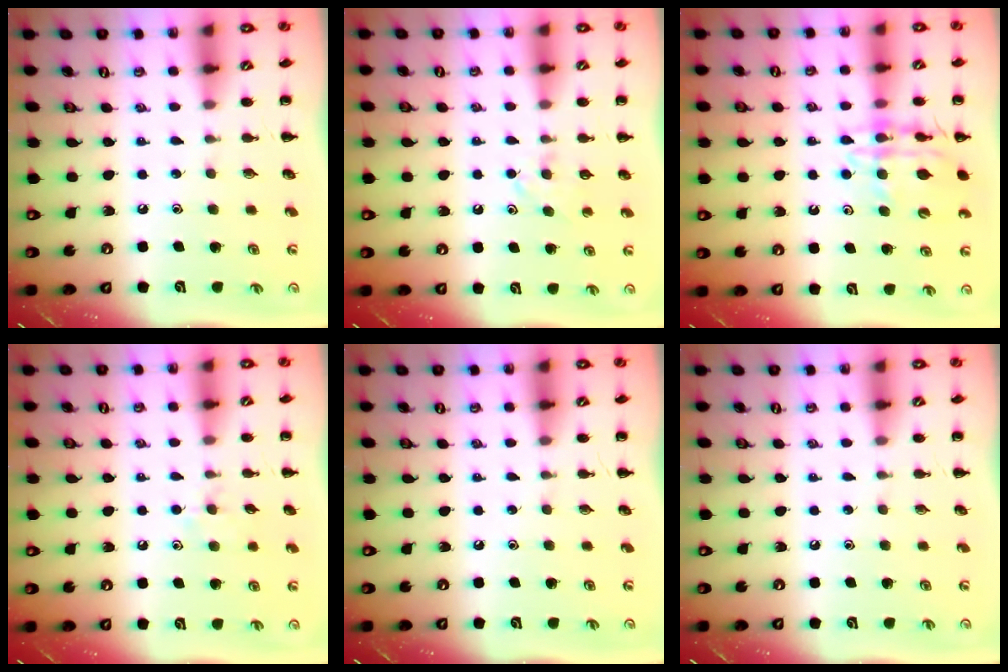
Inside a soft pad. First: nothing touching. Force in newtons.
{"total": 4.4, "press": 4.2, "slide": 1.2}
{"total": 13.1, "press": 12.9, "slide": 2.7}
{"total": 6.1, "press": 5.8, "slide": 1.7}
{"total": 0.0}
{"total": 0.0}